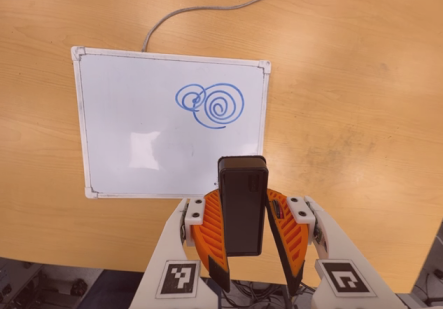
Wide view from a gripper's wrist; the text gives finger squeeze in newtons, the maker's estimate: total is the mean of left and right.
{"total": 5.8, "left": 5.5, "right": 6.0}